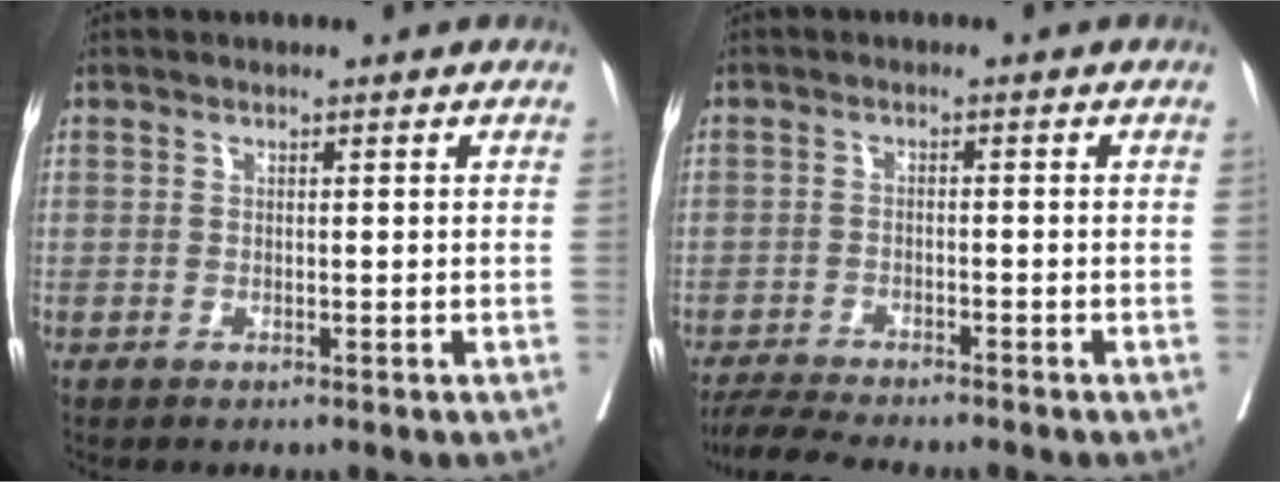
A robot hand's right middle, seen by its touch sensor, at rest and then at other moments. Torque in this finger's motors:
{"motor_torque": [0.29, -0.36, 0.02, 0.02]}